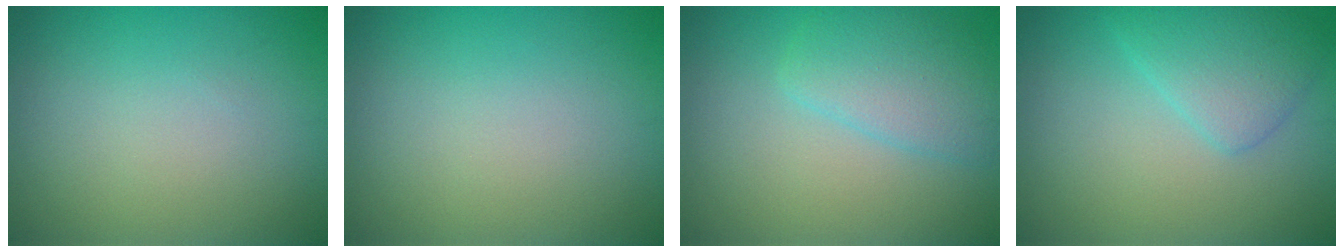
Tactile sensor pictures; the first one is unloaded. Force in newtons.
{"total": 0.0}
{"total": 3.3, "press": 3.3, "slide": 0.2}
{"total": 3.2, "press": 3.2, "slide": 0.1}